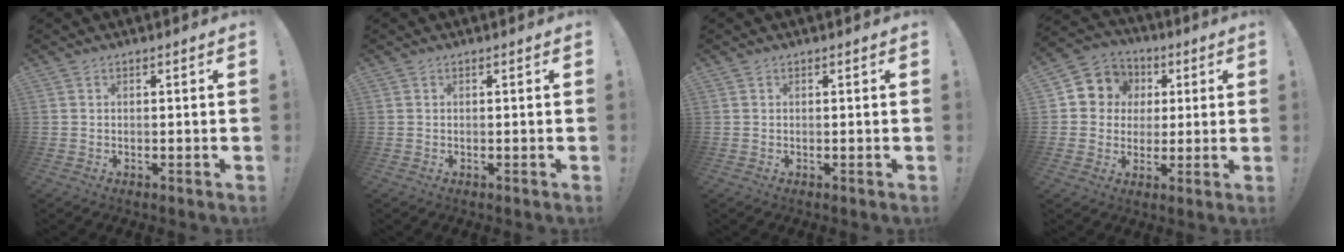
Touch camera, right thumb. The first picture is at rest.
{"total": 0.0}
{"total": 0.0}
{"total": 8.5, "force": [1.2, 8.1, 2.2], "torque": [-0.028, -0.003, 0.030]}